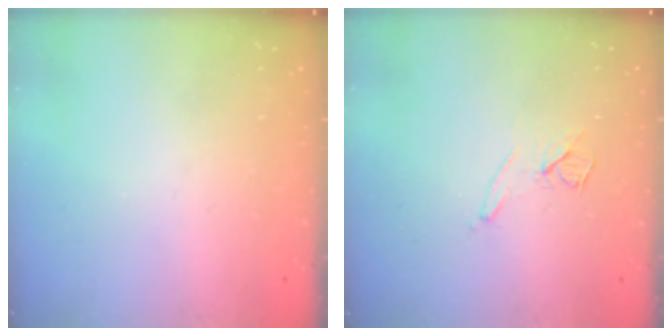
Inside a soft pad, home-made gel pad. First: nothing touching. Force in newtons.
{"total": 7.4, "press": 6.8, "slide": 3.1}